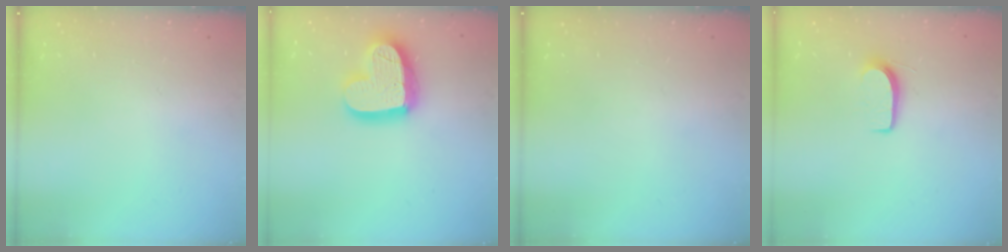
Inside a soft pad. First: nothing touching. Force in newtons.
{"total": 18.7, "press": 18.7, "slide": 1.4}
{"total": 0.0}
{"total": 6.1, "press": 6.1, "slide": 0.6}